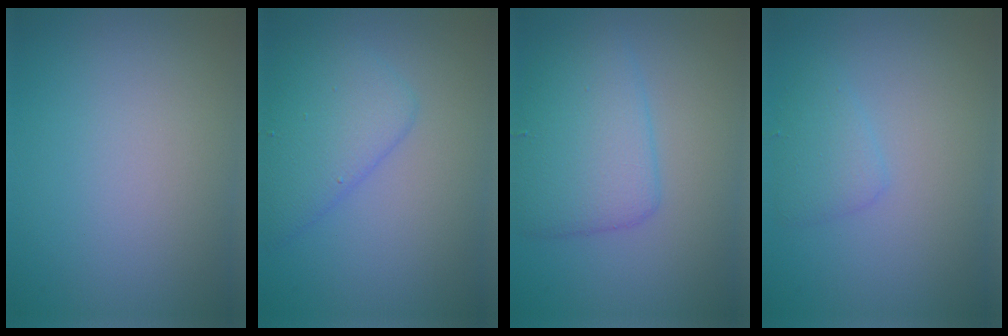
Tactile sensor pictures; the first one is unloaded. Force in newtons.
{"total": 4.1, "press": 4.0, "slide": 0.3}
{"total": 4.9, "press": 4.9, "slide": 0.2}
{"total": 1.8, "press": 1.8, "slide": 0.1}